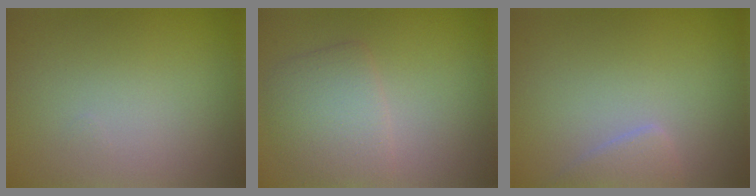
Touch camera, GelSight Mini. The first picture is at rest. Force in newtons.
{"total": 3.7, "press": 3.6, "slide": 0.1}
{"total": 1.7, "press": 1.7, "slide": 0.1}